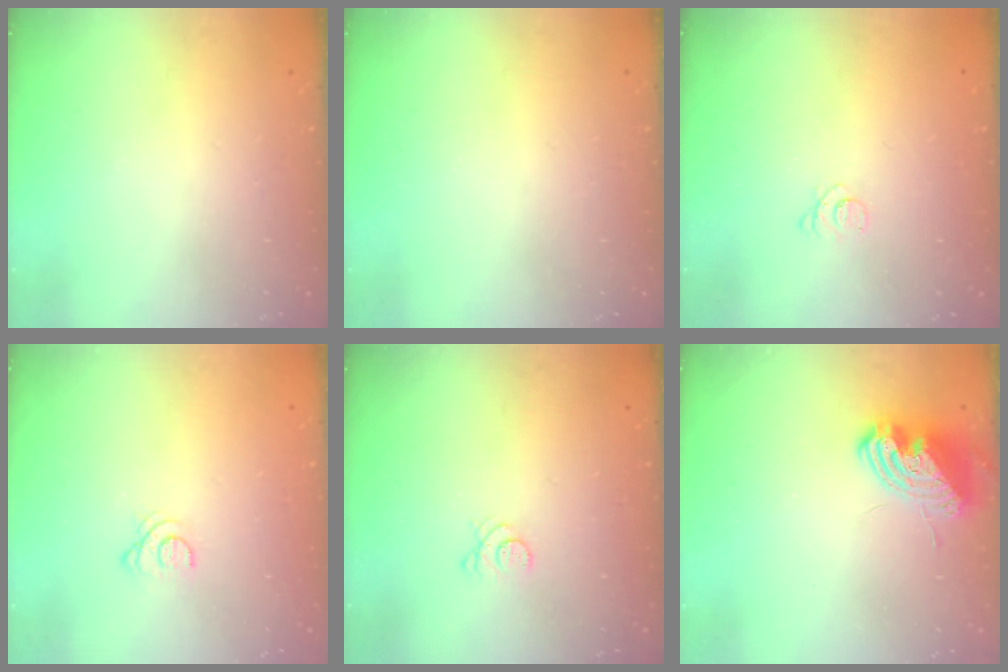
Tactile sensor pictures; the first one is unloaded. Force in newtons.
{"total": 0.0}
{"total": 2.3, "press": 2.3, "slide": 0.3}
{"total": 2.5, "press": 2.5, "slide": 0.3}
{"total": 3.4, "press": 3.3, "slide": 0.5}
{"total": 10.9, "press": 10.9, "slide": 0.5}